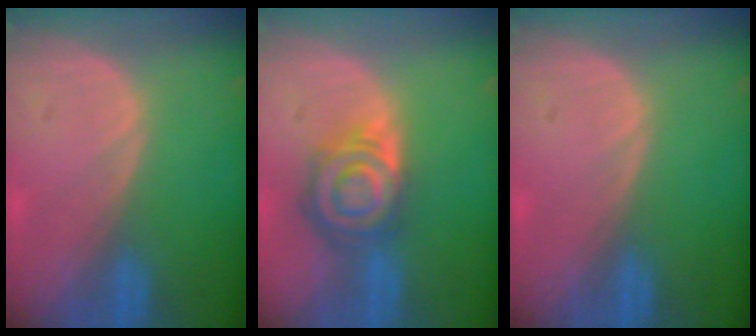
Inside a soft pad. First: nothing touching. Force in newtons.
{"total": 7.9, "press": 7.1, "slide": 3.6}
{"total": 0.0}